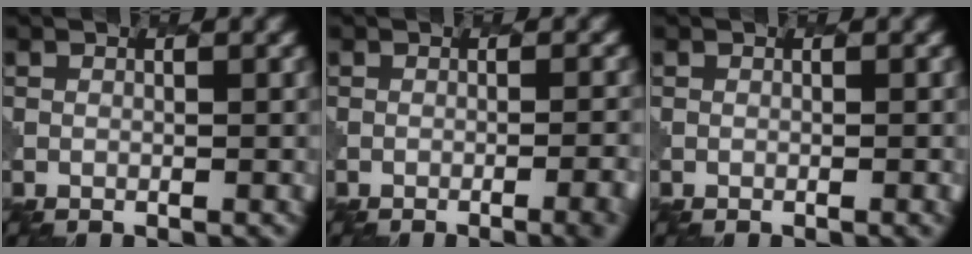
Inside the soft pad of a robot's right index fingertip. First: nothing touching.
{"total": 4.5, "force": [-2.3, 1.7, 3.5], "torque": [-0.014, 0.015, -0.027]}
{"total": 1.0, "force": [-0.1, 0.4, 0.9], "torque": [-0.003, 0.002, -0.003]}